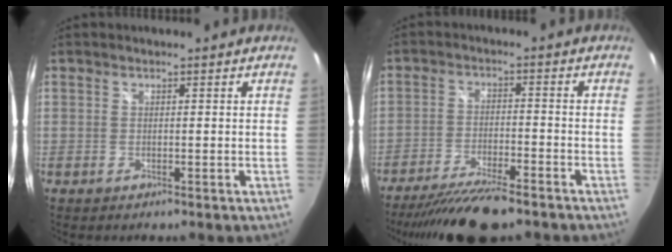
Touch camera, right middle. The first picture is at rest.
{"total": 12.6, "force": [-10.4, 2.3, 6.7], "torque": [-0.142, -0.025, -0.175]}